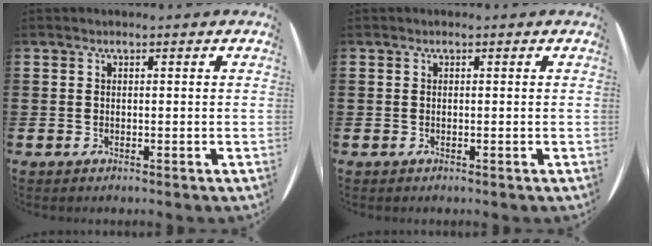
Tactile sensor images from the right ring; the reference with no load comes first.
{"total": 0.0}